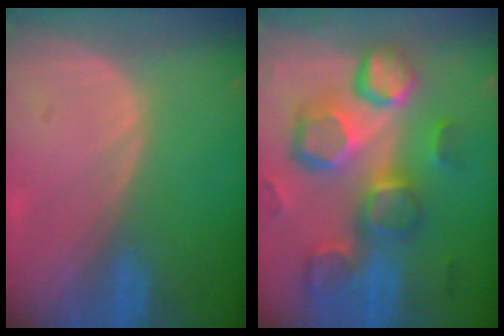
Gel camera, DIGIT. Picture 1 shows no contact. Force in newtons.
{"total": 13.0, "press": 11.4, "slide": 6.3}